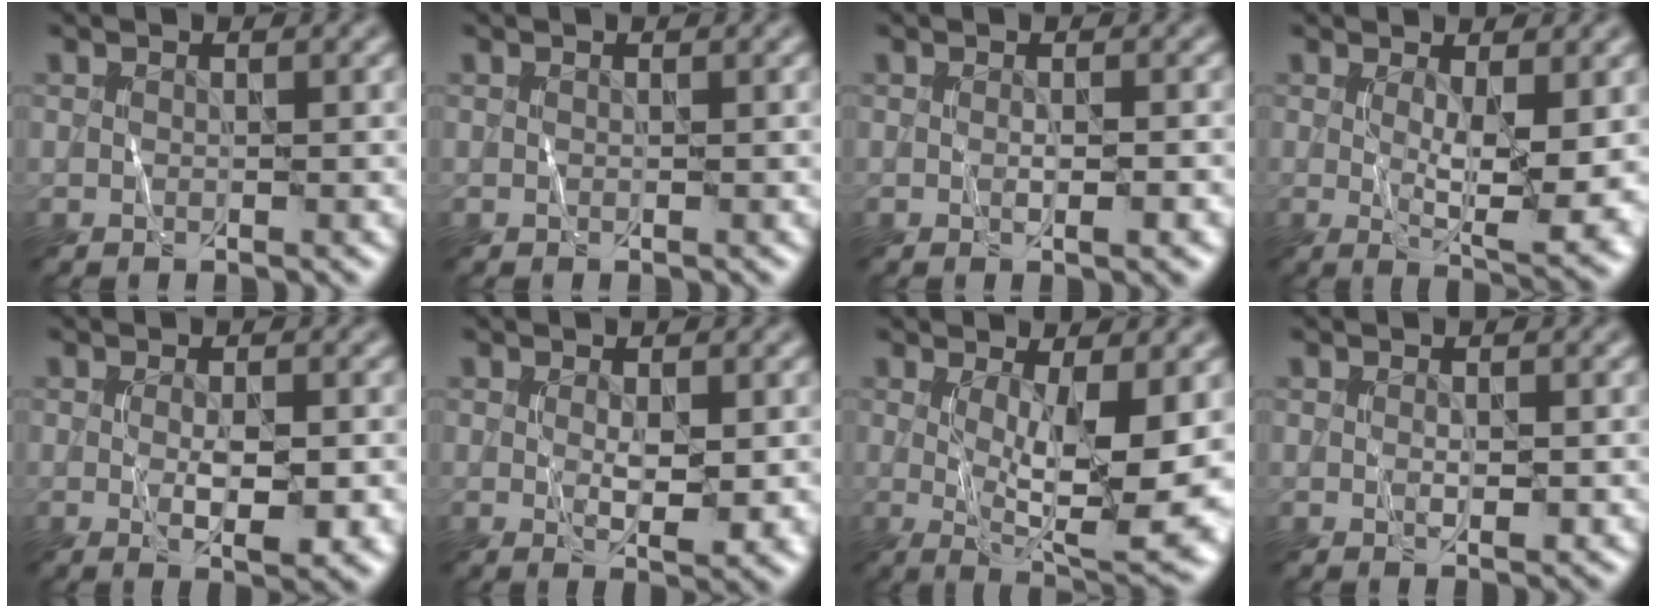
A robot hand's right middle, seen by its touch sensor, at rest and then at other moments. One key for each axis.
{"total": 0.0}
{"total": 1.7, "fx": -0.2, "fy": 0.3, "fz": 1.7, "tx": -0.025, "ty": -0.005, "tz": -0.003}
{"total": 6.2, "fx": 0.2, "fy": 1.5, "fz": 6.0, "tx": -0.101, "ty": -0.018, "tz": 0.010}
{"total": 3.8, "fx": -0.5, "fy": 1.0, "fz": 3.6, "tx": -0.062, "ty": -0.012, "tz": -0.003}
{"total": 3.0, "fx": 0.1, "fy": 0.9, "fz": 2.9, "tx": -0.051, "ty": -0.008, "tz": 0.008}
{"total": 9.6, "fx": -0.2, "fy": 2.6, "fz": 9.2, "tx": -0.150, "ty": -0.016, "tz": 0.002}
{"total": 1.3, "fx": 0.0, "fy": 0.6, "fz": 1.2, "tx": -0.018, "ty": -0.004, "tz": 0.001}